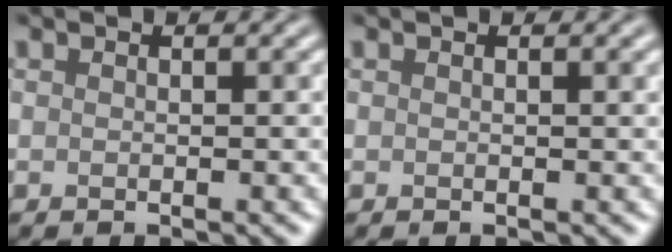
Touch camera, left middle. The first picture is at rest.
{"total": 0.7, "force": [0.3, 0.1, 0.6], "torque": [-0.005, 0.003, 0.004]}